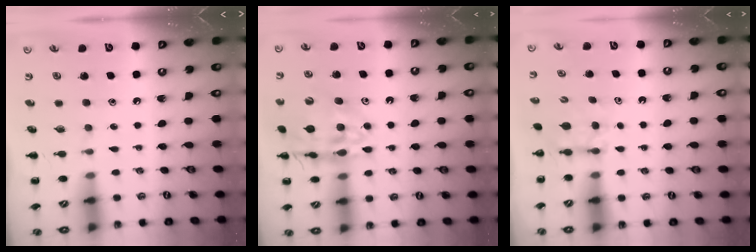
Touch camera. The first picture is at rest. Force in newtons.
{"total": 17.3, "press": 17.1, "slide": 2.6}
{"total": 3.5, "press": 3.3, "slide": 1.2}